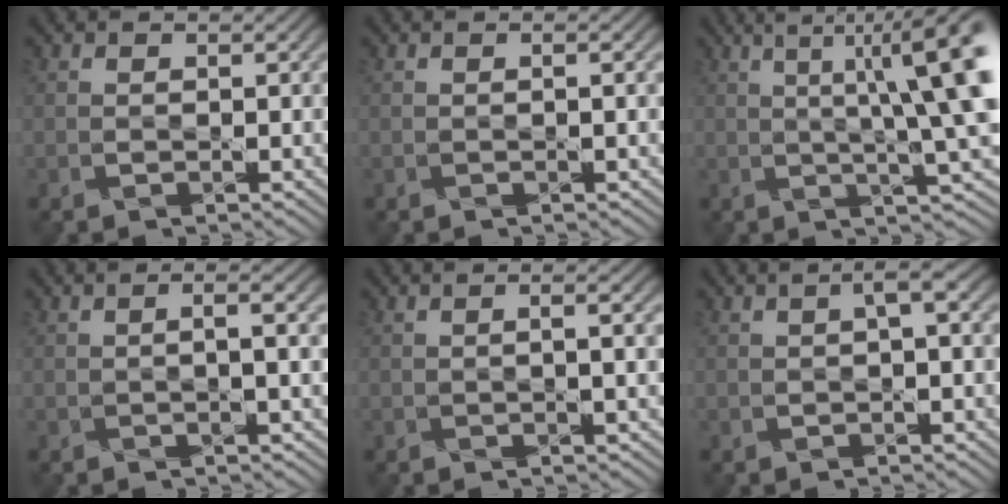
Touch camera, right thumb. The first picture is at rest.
{"total": 0.6, "force": [0.1, -0.3, 0.5], "torque": [-0.012, 0.003, 0.001]}
{"total": 12.1, "force": [2.2, 2.2, 11.7], "torque": [-0.150, 0.019, 0.035]}
{"total": 1.9, "force": [0.1, 0.0, 1.9], "torque": [-0.035, 0.007, -0.001]}
{"total": 1.5, "force": [0.2, -0.1, 1.5], "torque": [-0.028, 0.008, 0.001]}
{"total": 1.4, "force": [0.3, 0.0, 1.4], "torque": [-0.024, 0.007, 0.004]}